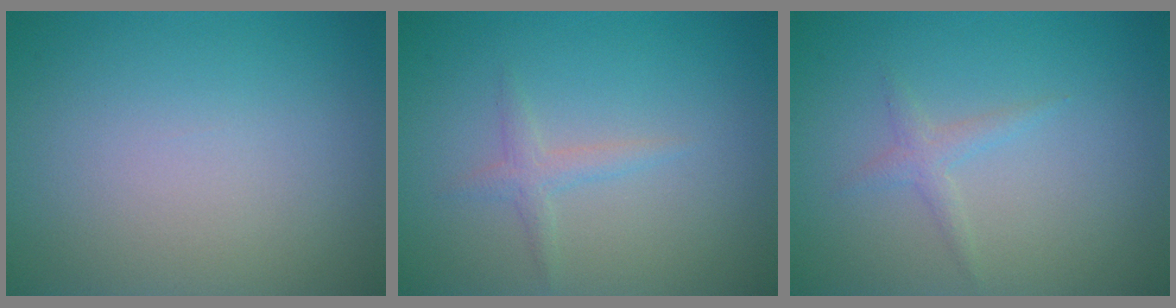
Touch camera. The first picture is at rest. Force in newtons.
{"total": 1.3, "press": 1.3, "slide": 0.1}
{"total": 1.2, "press": 1.2, "slide": 0.1}